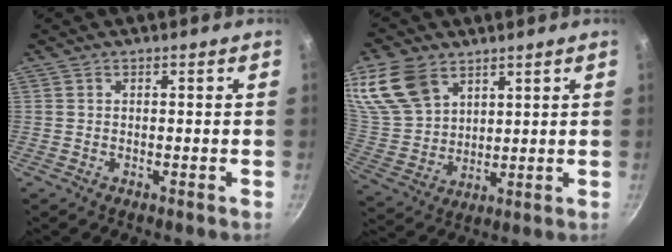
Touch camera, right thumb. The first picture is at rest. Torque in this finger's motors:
{"motor_torque": [-1.36, 1.83, 0.44, -0.23, 0.12]}